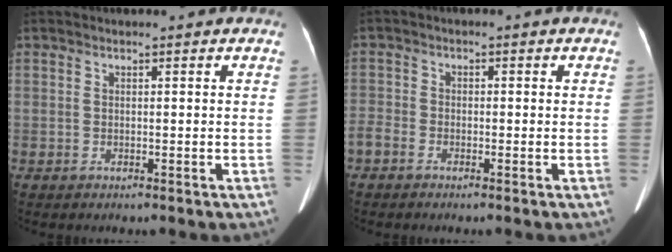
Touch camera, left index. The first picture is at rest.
{"total": 3.9, "force": [-2.4, 2.5, 1.6], "torque": [-0.042, 0.008, -0.050]}